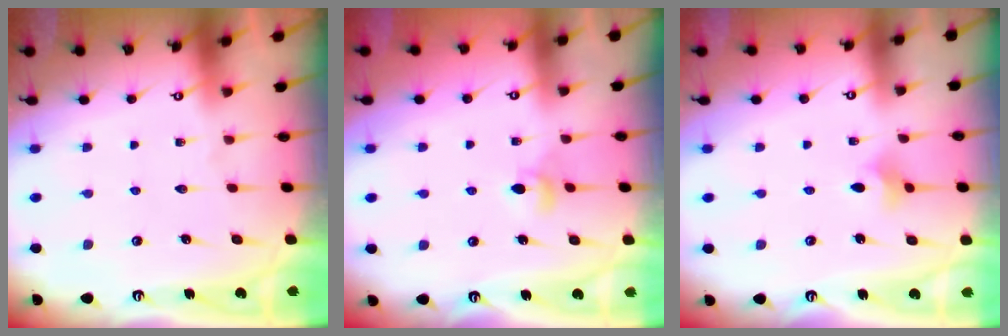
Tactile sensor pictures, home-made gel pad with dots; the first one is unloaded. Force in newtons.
{"total": 3.8, "press": 3.8, "slide": 0.6}
{"total": 4.3, "press": 4.2, "slide": 1.0}